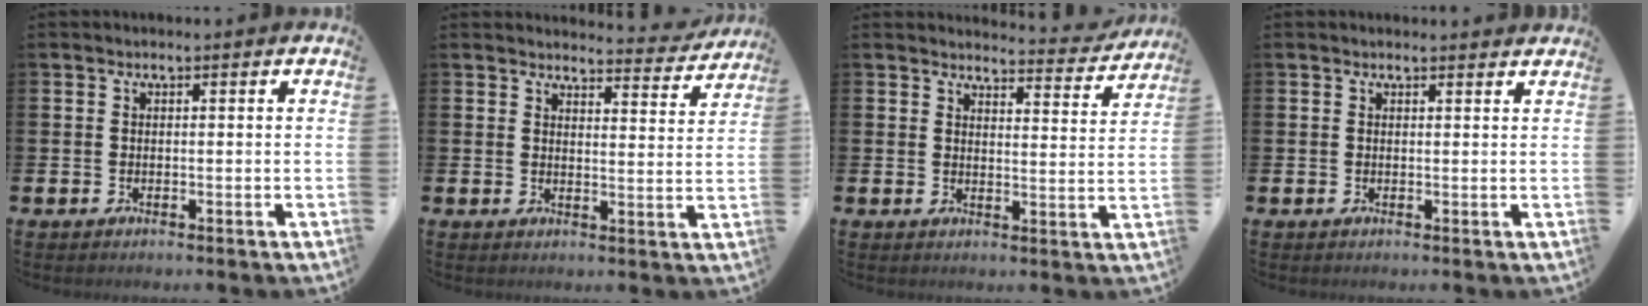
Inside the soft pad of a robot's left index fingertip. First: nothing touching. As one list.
[{"total": 3.7, "force": [3.7, 0.4, 0.2], "torque": [0.007, -0.036, 0.059]}, {"total": 3.8, "force": [3.8, 0.4, 0.3], "torque": [0.003, -0.038, 0.059]}, {"total": 0.8, "force": [0.8, 0.1, 0.1], "torque": [0.009, -0.004, 0.012]}]